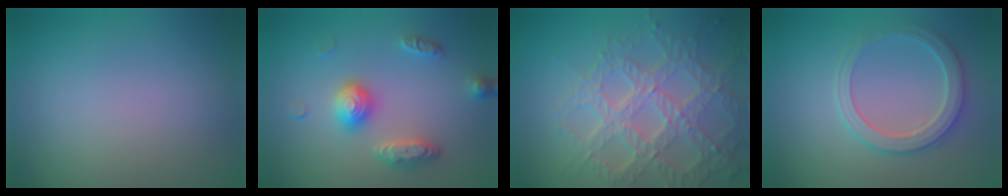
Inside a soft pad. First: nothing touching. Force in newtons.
{"total": 3.0, "press": 3.0, "slide": 0.4}
{"total": 7.1, "press": 5.2, "slide": 4.9}
{"total": 3.4, "press": 3.2, "slide": 1.0}